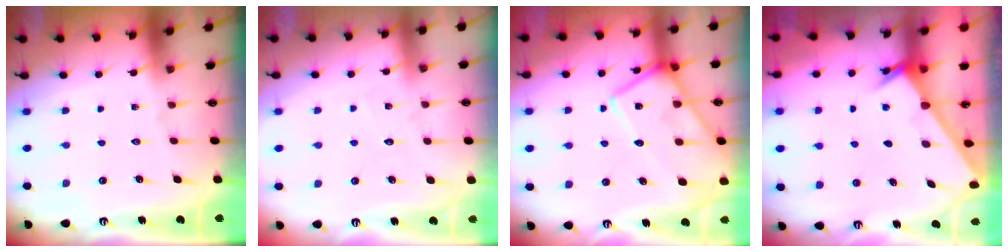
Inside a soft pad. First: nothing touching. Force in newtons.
{"total": 3.4, "press": 3.4, "slide": 0.3}
{"total": 15.5, "press": 15.5, "slide": 1.4}
{"total": 2.5, "press": 2.5, "slide": 0.2}